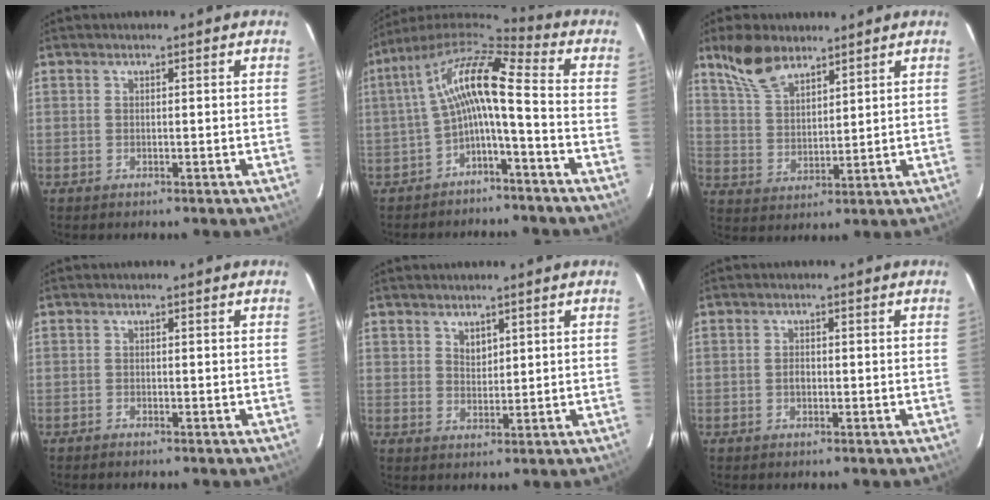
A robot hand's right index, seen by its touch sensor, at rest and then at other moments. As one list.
[{"total": 12.3, "force": [-1.6, 2.4, 11.9], "torque": [-0.241, 0.024, -0.036]}, {"total": 9.2, "force": [6.8, 4.0, 4.6], "torque": [-0.093, 0.020, 0.139]}, {"total": 0.7, "force": [-0.7, 0.1, 0.1], "torque": [-0.006, -0.001, -0.012]}, {"total": 2.5, "force": [1.8, 1.5, 0.8], "torque": [-0.008, 0.001, 0.034]}, {"total": 1.1, "force": [-0.4, 0.8, 0.7], "torque": [-0.012, 0.002, -0.007]}]